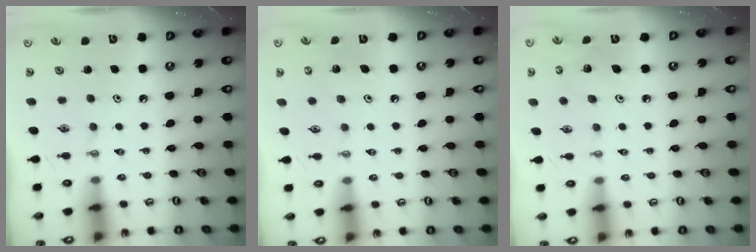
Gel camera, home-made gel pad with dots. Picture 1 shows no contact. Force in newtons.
{"total": 5.2, "press": 5.2, "slide": 0.3}
{"total": 4.7, "press": 4.2, "slide": 2.1}